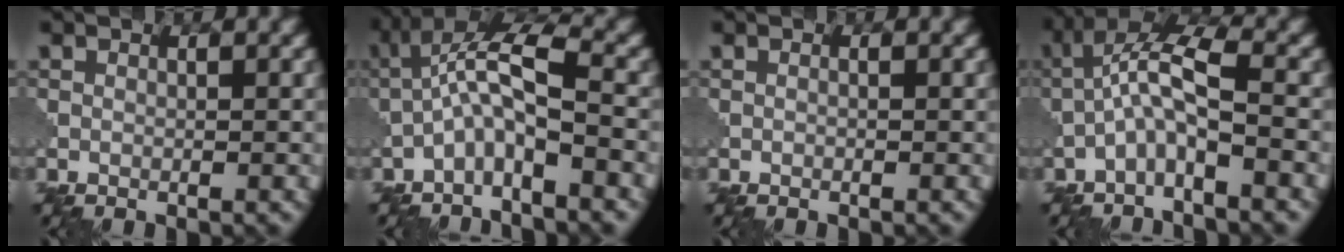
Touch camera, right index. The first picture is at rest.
{"total": 5.3, "force": [-1.7, 1.2, 4.9], "torque": [-0.095, 0.023, -0.045]}
{"total": 0.0}
{"total": 4.9, "force": [-1.6, 1.2, 4.5], "torque": [-0.093, 0.020, -0.041]}